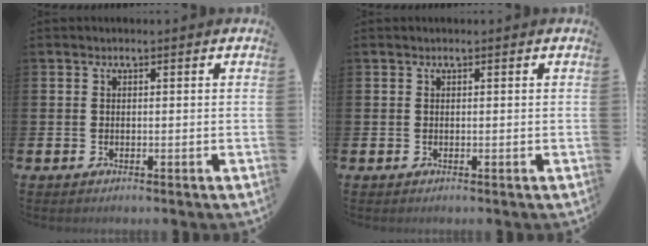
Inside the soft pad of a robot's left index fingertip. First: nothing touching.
{"total": 0.0}